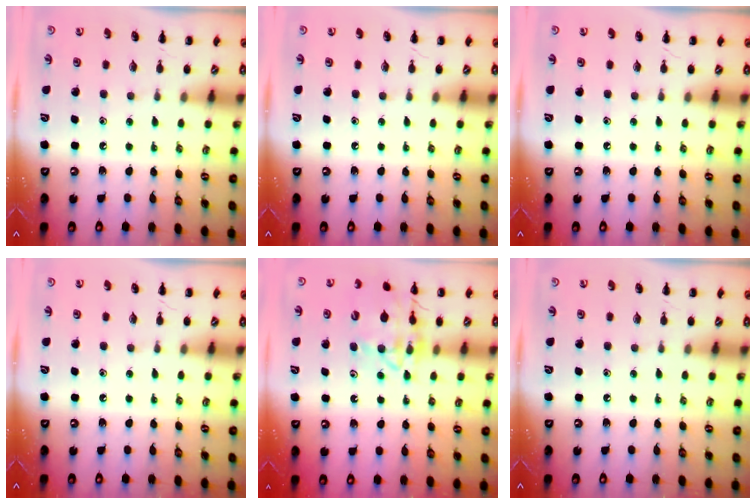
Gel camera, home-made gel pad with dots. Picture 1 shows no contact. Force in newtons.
{"total": 0.0}
{"total": 0.0}
{"total": 0.0}
{"total": 15.4, "press": 15.2, "slide": 2.1}
{"total": 0.0}